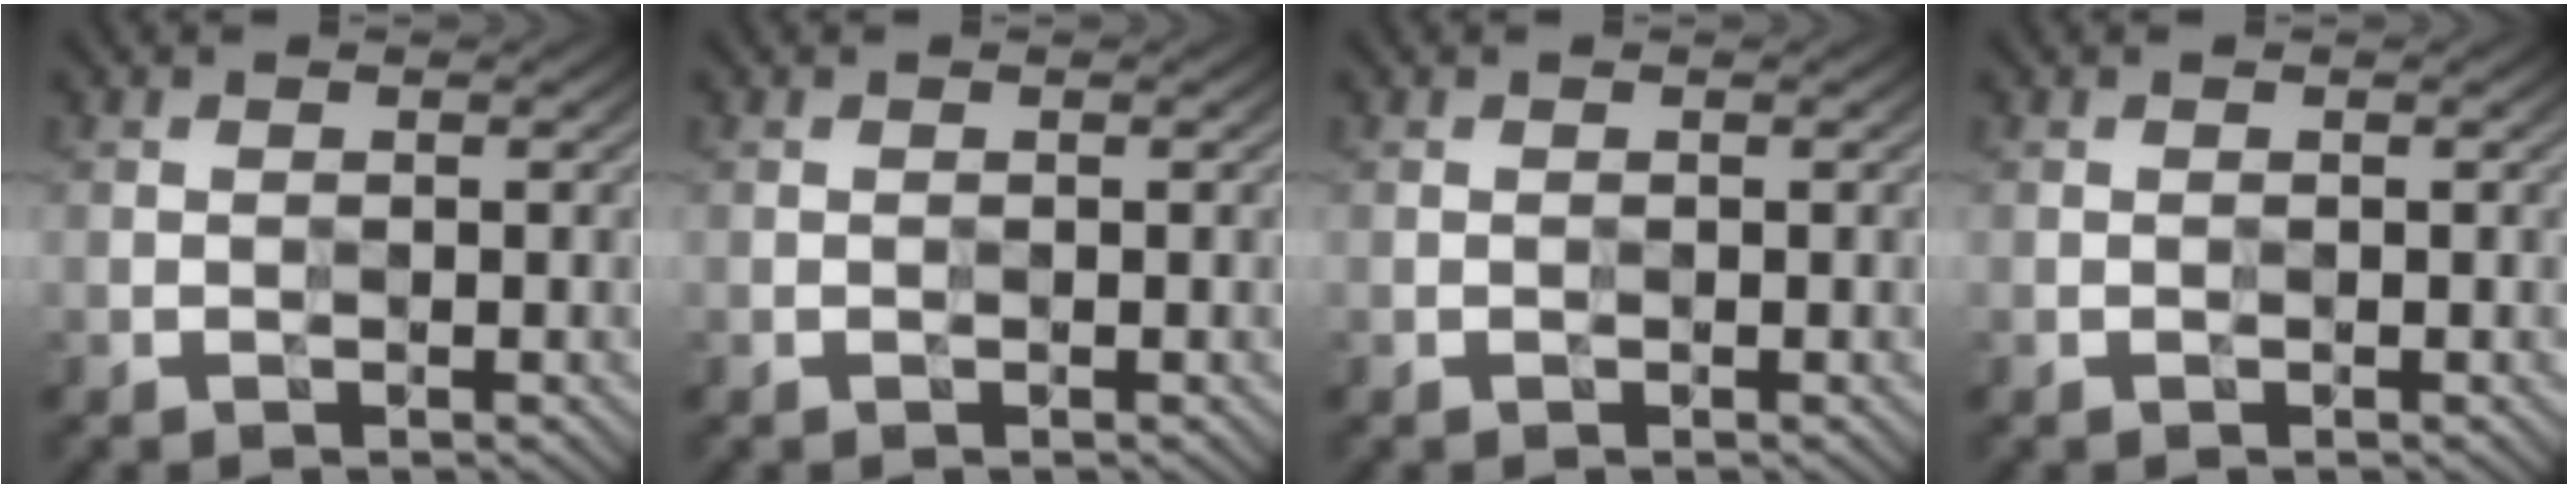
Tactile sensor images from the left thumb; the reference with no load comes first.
{"total": 0.0}
{"total": 0.0}
{"total": 0.0}